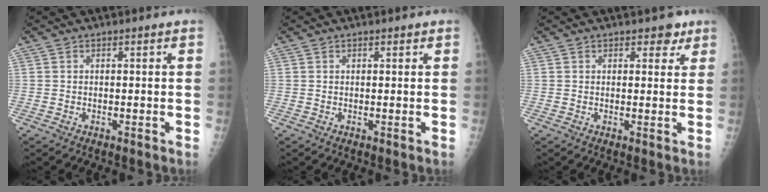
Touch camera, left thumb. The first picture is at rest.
{"total": 0.8, "force": [0.5, 0.3, 0.5], "torque": [-0.006, -0.001, 0.006]}
{"total": 3.0, "force": [1.9, 1.8, 1.5], "torque": [0.003, -0.007, 0.023]}